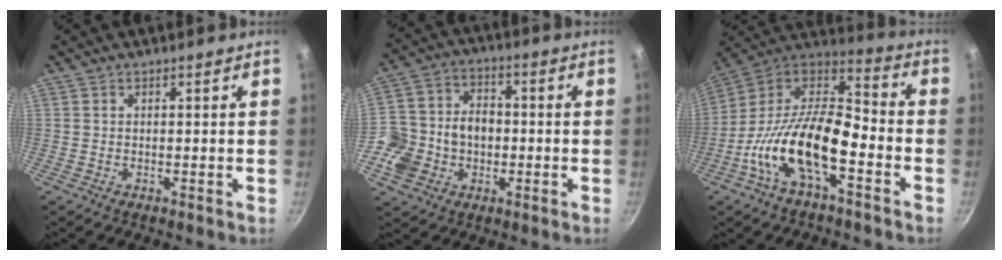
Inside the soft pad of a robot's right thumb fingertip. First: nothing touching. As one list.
[{"total": 12.0, "force": [-2.3, 10.8, 4.9], "torque": [-0.062, 0.032, -0.047]}, {"total": 19.8, "force": [-7.0, 9.1, 16.2], "torque": [-0.288, 0.057, -0.151]}]